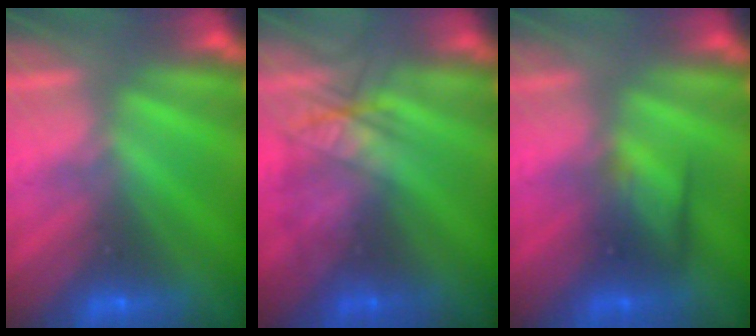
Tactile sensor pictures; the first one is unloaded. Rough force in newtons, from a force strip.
{"total": 2.5}
{"total": 2.4}